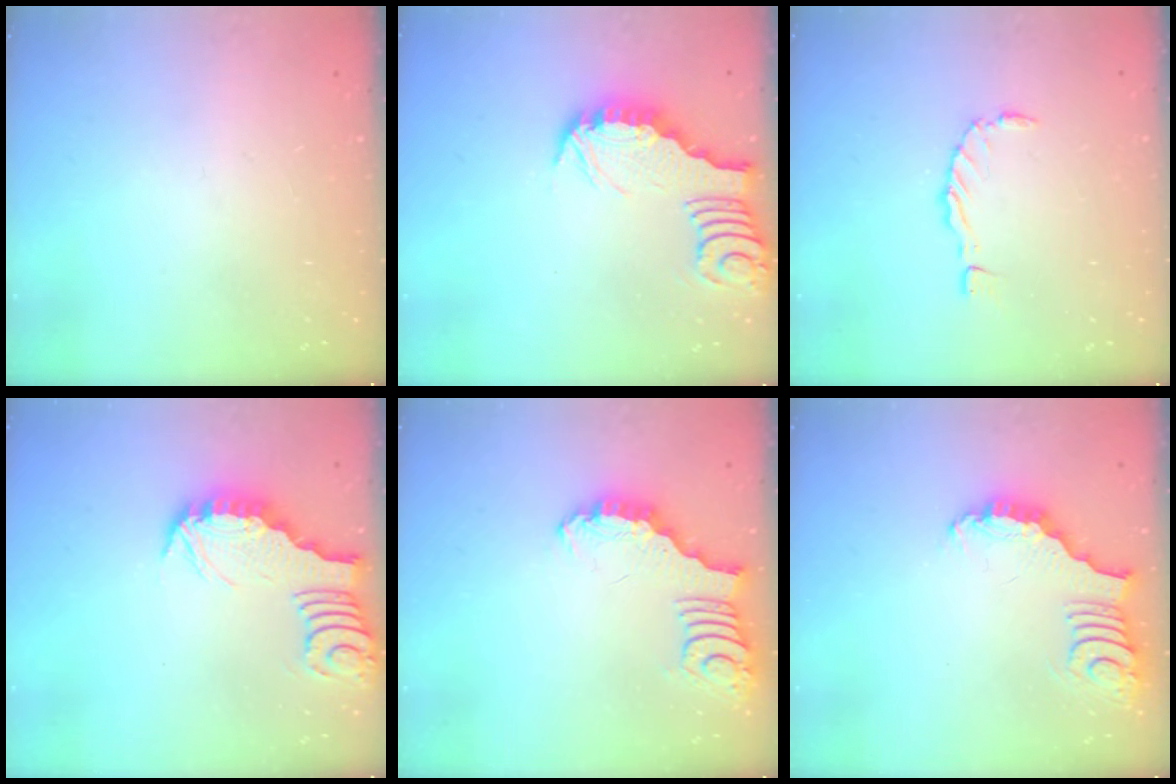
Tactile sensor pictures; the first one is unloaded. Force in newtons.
{"total": 3.0, "press": 3.0, "slide": 0.3}
{"total": 0.0}
{"total": 3.2, "press": 3.2, "slide": 0.4}
{"total": 3.4, "press": 3.4, "slide": 0.4}
{"total": 3.3, "press": 3.3, "slide": 0.4}